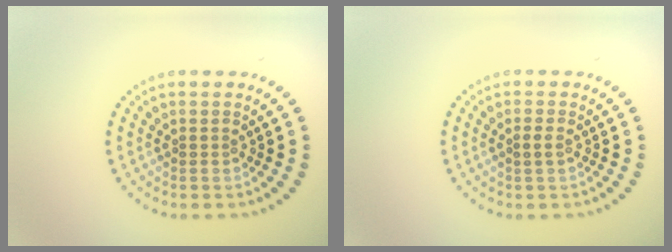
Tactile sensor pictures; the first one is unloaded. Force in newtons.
{"total": 0.9, "press": 0.9, "slide": 0.2}